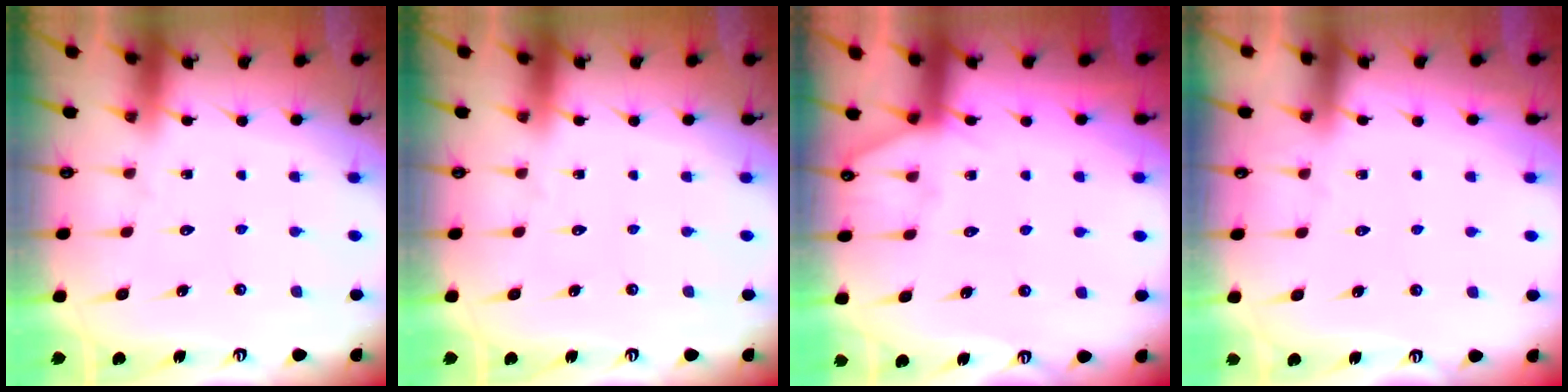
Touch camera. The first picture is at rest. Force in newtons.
{"total": 0.0}
{"total": 3.3, "press": 3.3, "slide": 0.6}
{"total": 2.5, "press": 2.5, "slide": 0.4}